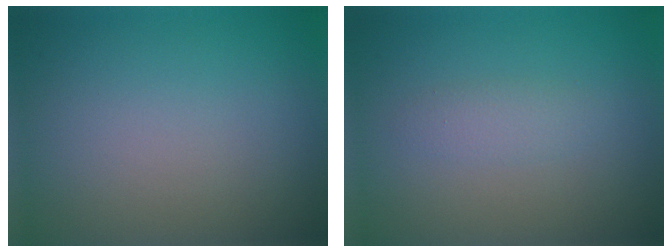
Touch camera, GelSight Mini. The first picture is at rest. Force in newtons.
{"total": 1.5, "press": 1.5, "slide": 0.1}